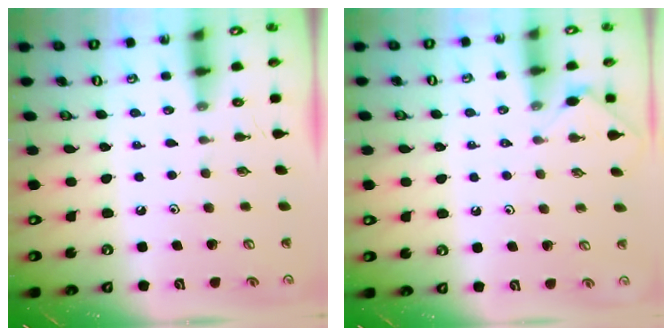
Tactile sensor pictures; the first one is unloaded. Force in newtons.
{"total": 3.6, "press": 3.5, "slide": 0.7}